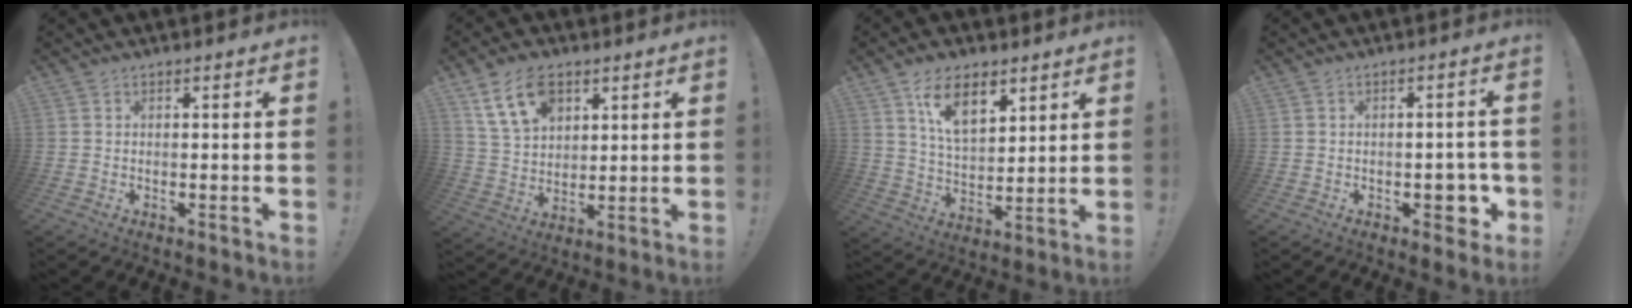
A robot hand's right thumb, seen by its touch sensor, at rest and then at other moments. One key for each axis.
{"total": 12.8, "fx": 6.9, "fy": 8.2, "fz": 6.9, "tx": -0.113, "ty": -0.026, "tz": 0.134}
{"total": 12.4, "fx": 7.2, "fy": 6.4, "fz": 7.7, "tx": -0.120, "ty": -0.032, "tz": 0.134}
{"total": 6.2, "fx": -1.9, "fy": 3.9, "fz": 4.5, "tx": -0.037, "ty": 0.010, "tz": -0.030}